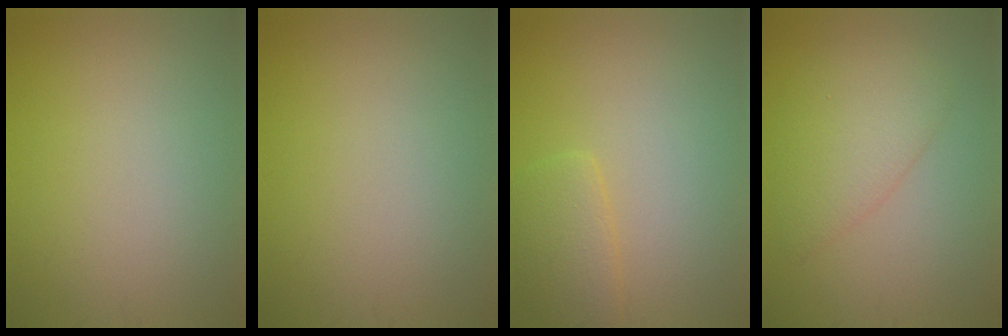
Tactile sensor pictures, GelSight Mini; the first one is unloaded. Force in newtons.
{"total": 0.0}
{"total": 2.4, "press": 2.3, "slide": 0.2}
{"total": 3.6, "press": 3.6, "slide": 0.3}